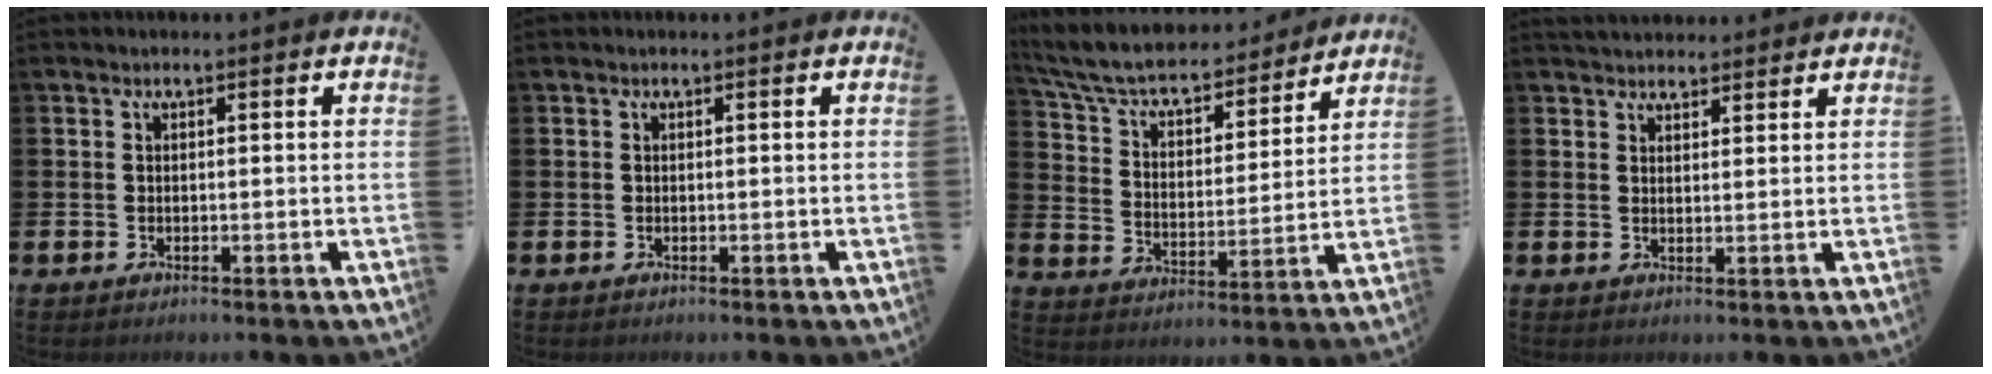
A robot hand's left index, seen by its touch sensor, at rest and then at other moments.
{"total": 0.0}
{"total": 7.5, "force": [6.8, 2.1, 2.4], "torque": [-0.083, -0.049, 0.116]}
{"total": 3.1, "force": [3.0, 0.8, 0.0], "torque": [0.003, -0.013, 0.053]}